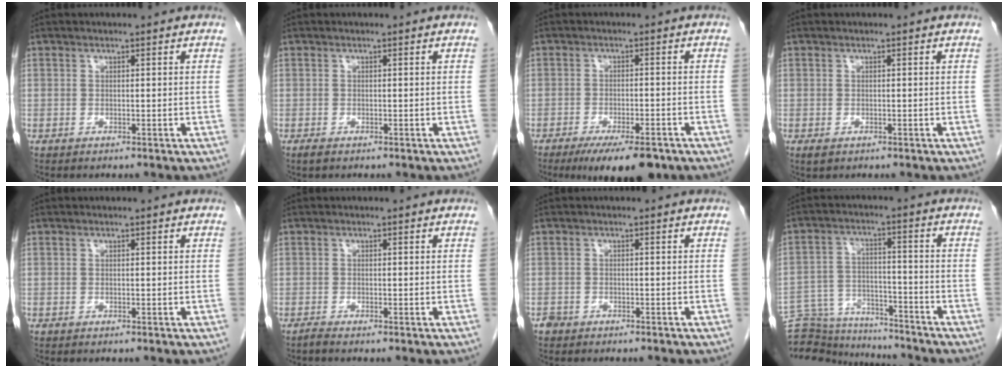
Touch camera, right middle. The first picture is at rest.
{"total": 0.9, "force": [-0.6, 0.3, 0.5], "torque": [-0.015, -0.001, -0.008]}
{"total": 9.3, "force": [-6.6, 2.4, 6.0], "torque": [-0.085, -0.013, -0.099]}
{"total": 0.9, "force": [-0.4, 0.5, 0.6], "torque": [-0.011, 0.000, -0.001]}
{"total": 0.0}
{"total": 0.7, "force": [-0.6, -0.2, 0.3], "torque": [-0.008, 0.000, -0.013]}
{"total": 2.0, "force": [-1.7, 0.9, 0.3], "torque": [-0.009, 0.000, -0.026]}
{"total": 15.5, "force": [-15.0, 2.9, 3.0], "torque": [-0.060, 0.025, -0.225]}